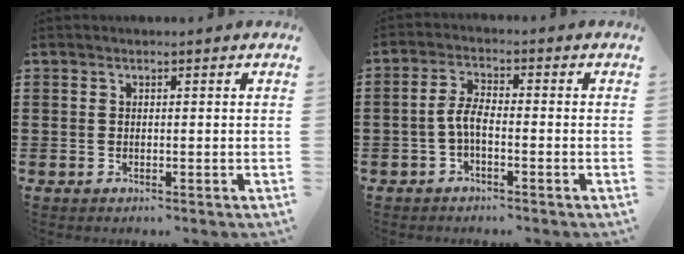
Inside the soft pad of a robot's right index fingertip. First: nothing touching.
{"total": 3.8, "force": [-1.3, 1.3, 3.3], "torque": [-0.081, 0.000, -0.032]}